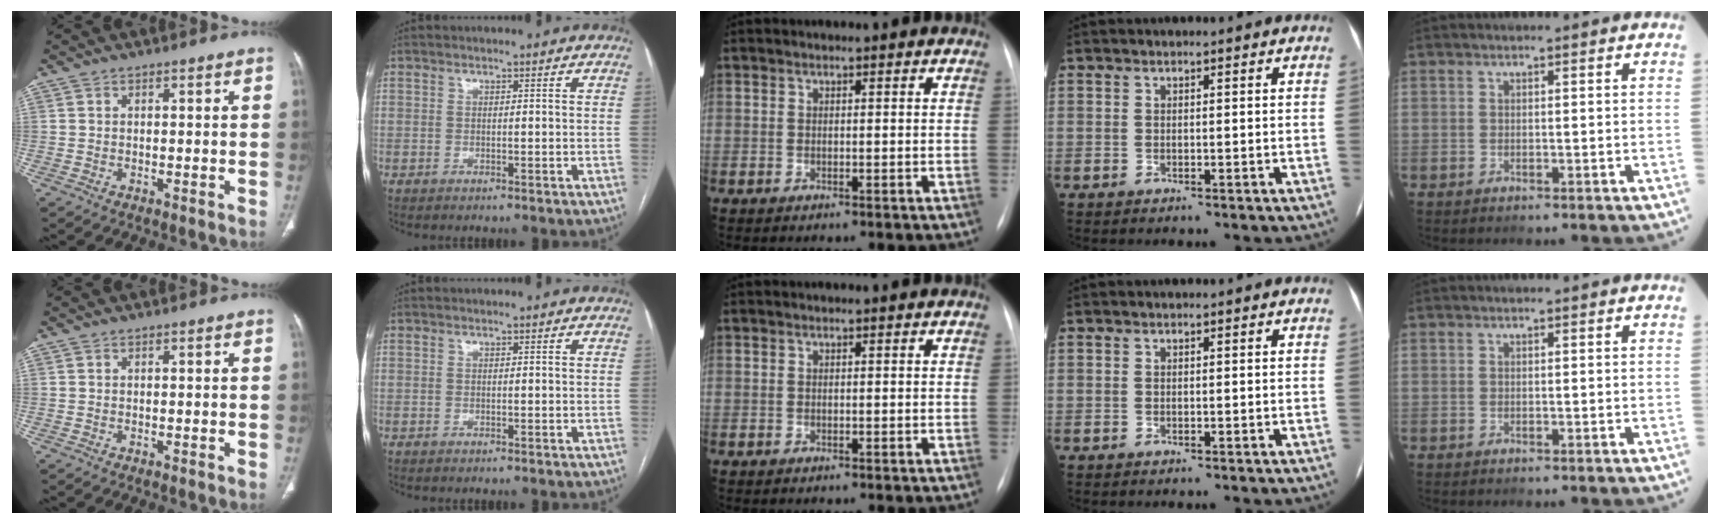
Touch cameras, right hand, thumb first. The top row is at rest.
{}